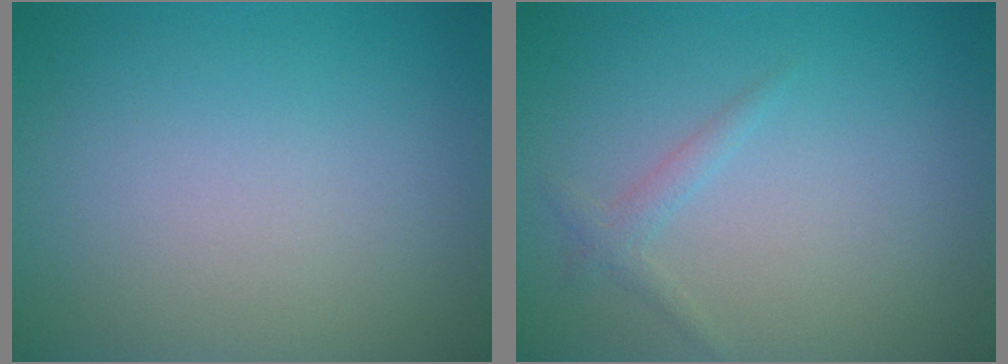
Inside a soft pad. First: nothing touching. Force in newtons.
{"total": 1.0, "press": 1.0, "slide": 0.2}